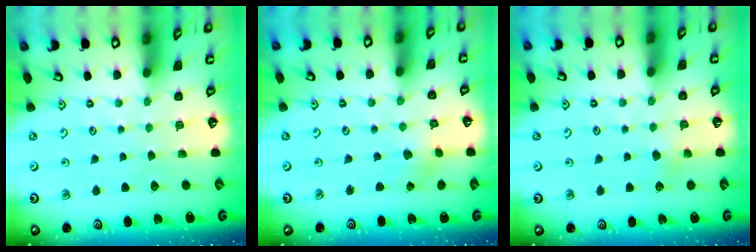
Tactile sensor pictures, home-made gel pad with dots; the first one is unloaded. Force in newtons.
{"total": 2.2, "press": 2.2, "slide": 0.4}
{"total": 2.6, "press": 2.6, "slide": 0.5}